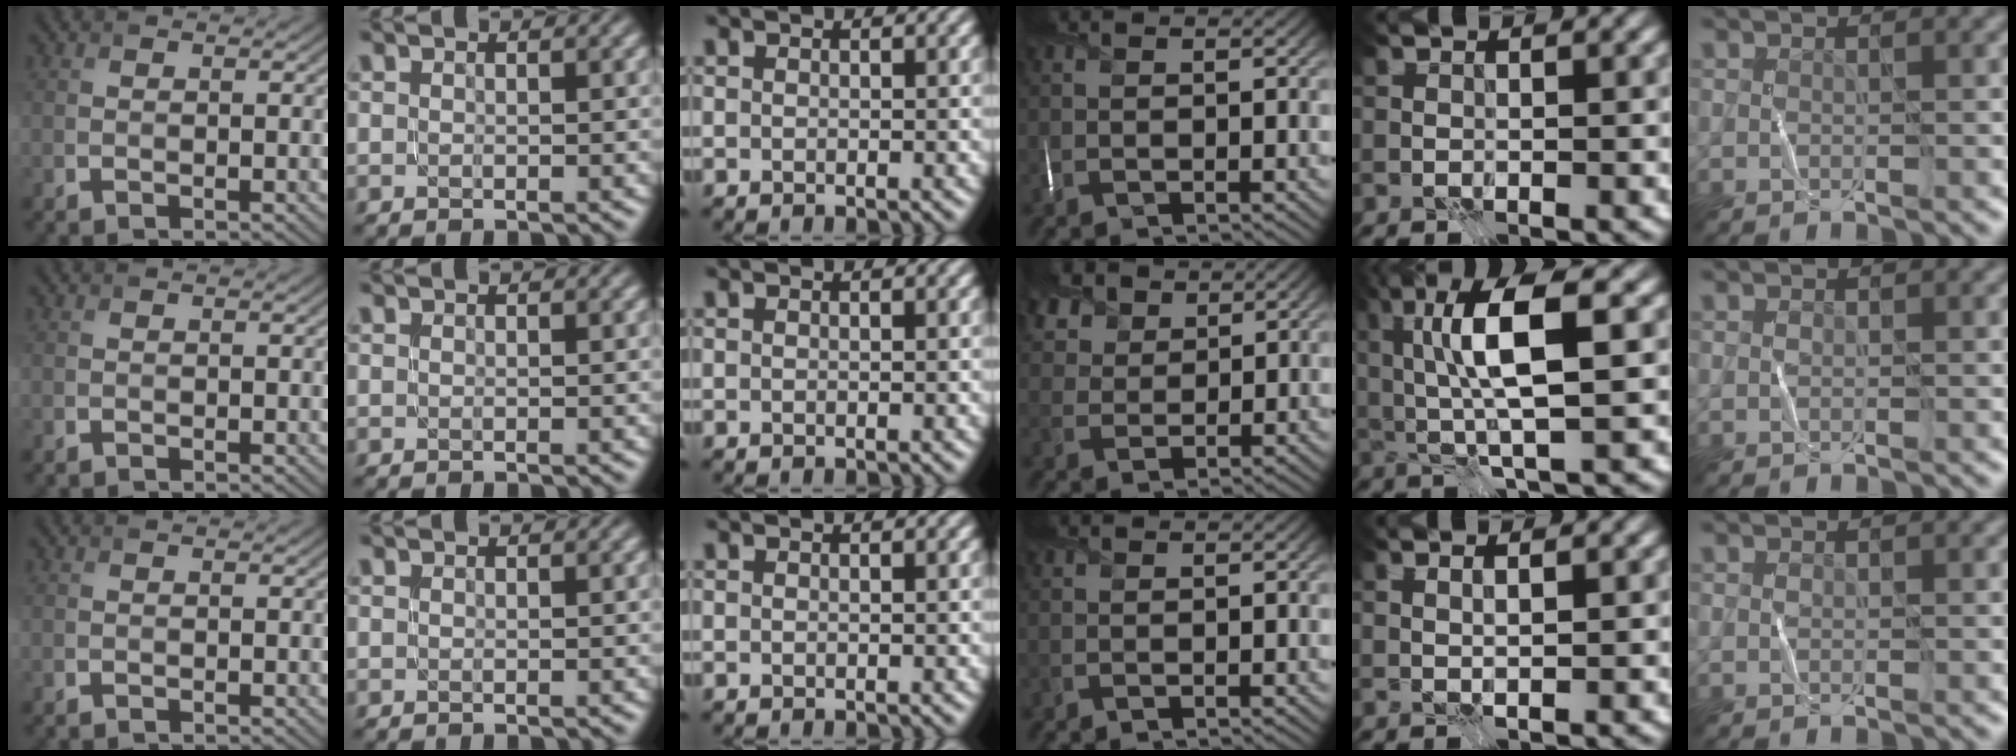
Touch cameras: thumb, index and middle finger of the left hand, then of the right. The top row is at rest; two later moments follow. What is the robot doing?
{"motion": "fold", "object": "scarf"}